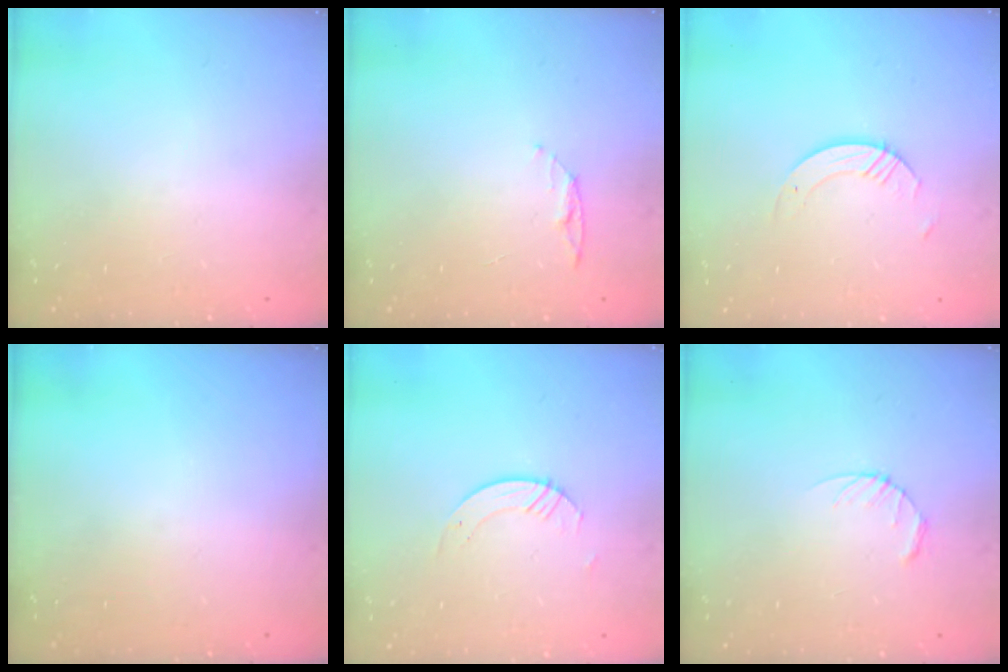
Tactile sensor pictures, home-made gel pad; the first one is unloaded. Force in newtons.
{"total": 4.5, "press": 4.4, "slide": 0.5}
{"total": 3.7, "press": 3.7, "slide": 0.3}
{"total": 0.0}
{"total": 2.2, "press": 2.2, "slide": 0.2}
{"total": 3.2, "press": 3.2, "slide": 0.5}